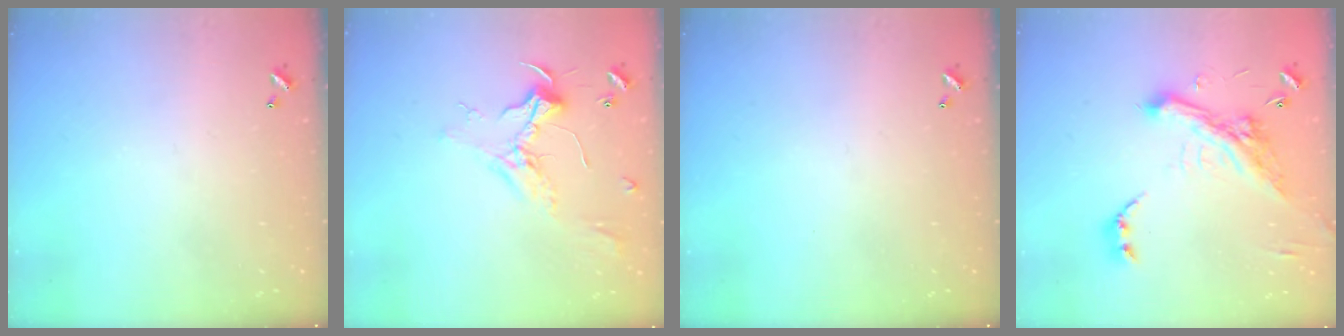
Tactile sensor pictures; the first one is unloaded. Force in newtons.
{"total": 2.4, "press": 2.3, "slide": 0.9}
{"total": 0.0}
{"total": 7.7, "press": 7.5, "slide": 2.0}